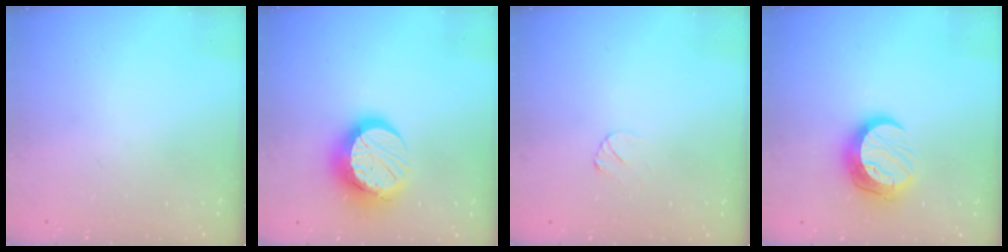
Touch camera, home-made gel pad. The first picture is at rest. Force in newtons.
{"total": 16.1, "press": 16.0, "slide": 1.3}
{"total": 2.8, "press": 2.8, "slide": 0.3}
{"total": 12.4, "press": 12.3, "slide": 1.0}